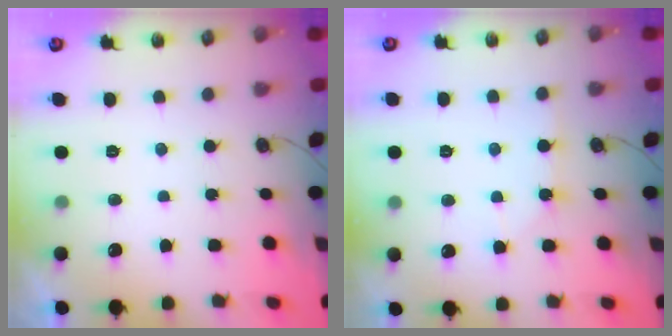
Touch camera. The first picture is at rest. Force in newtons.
{"total": 3.9, "press": 3.9, "slide": 0.5}